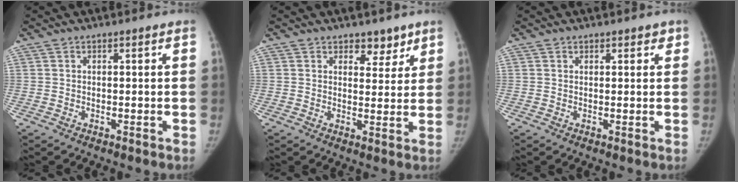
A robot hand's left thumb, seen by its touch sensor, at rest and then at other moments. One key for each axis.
{"total": 4.4, "fx": 3.2, "fy": 2.7, "fz": 1.5, "tx": 0.012, "ty": -0.020, "tz": 0.047}
{"total": 1.4, "fx": 1.0, "fy": 0.9, "fz": 0.2, "tx": 0.018, "ty": -0.005, "tz": 0.008}